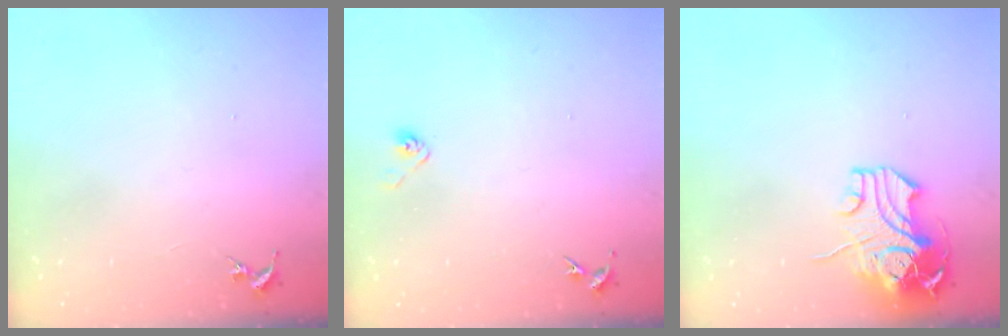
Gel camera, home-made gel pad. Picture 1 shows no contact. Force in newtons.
{"total": 2.9, "press": 2.8, "slide": 0.8}
{"total": 12.2, "press": 12.0, "slide": 2.1}